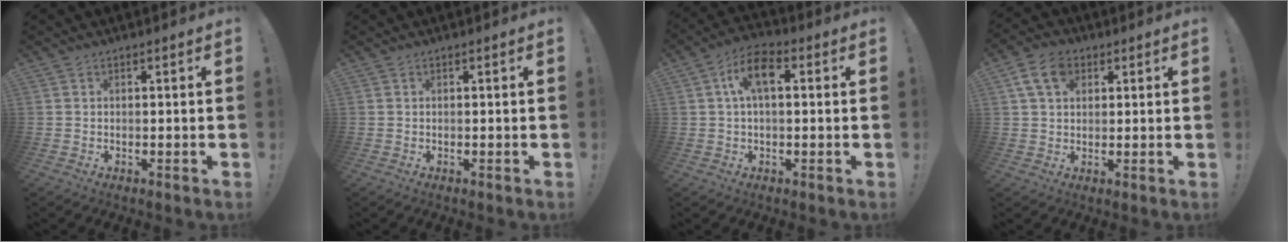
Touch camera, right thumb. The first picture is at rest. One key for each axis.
{"total": 0.0}
{"total": 9.1, "fx": 1.9, "fy": 4.7, "fz": 7.6, "tx": -0.133, "ty": 0.016, "tz": 0.038}
{"total": 8.9, "fx": 3.5, "fy": 6.1, "fz": 5.5, "tx": -0.102, "ty": 0.002, "tz": 0.067}